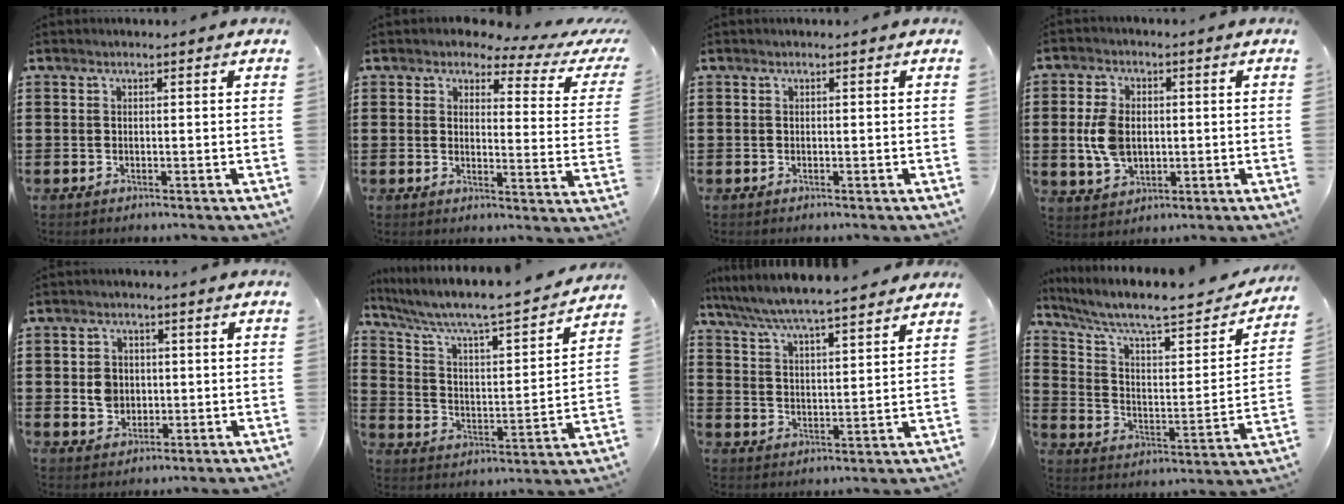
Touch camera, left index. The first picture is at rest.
{"total": 3.4, "force": [2.5, 1.1, 2.1], "torque": [-0.051, -0.012, 0.035]}
{"total": 0.0}
{"total": 6.8, "force": [0.0, 4.4, 5.1], "torque": [-0.129, 0.005, -0.007]}
{"total": 3.7, "force": [0.1, 3.2, 1.9], "torque": [-0.039, 0.005, -0.002]}
{"total": 5.6, "force": [4.7, 0.5, 2.9], "torque": [-0.082, -0.046, 0.071]}
{"total": 6.0, "force": [5.7, -0.2, 2.0], "torque": [-0.064, -0.036, 0.097]}
{"total": 8.1, "force": [6.5, 1.4, 4.7], "torque": [-0.112, -0.049, 0.104]}